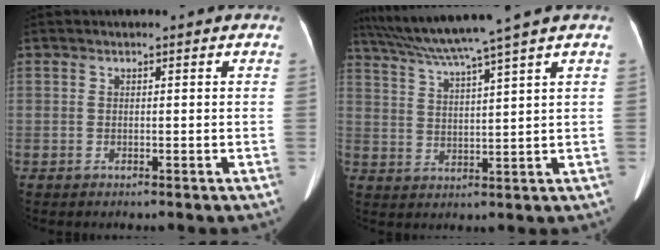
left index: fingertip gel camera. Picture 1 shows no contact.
{"total": 10.4, "force": [8.5, -2.5, 5.5], "torque": [-0.096, 0.009, 0.145]}